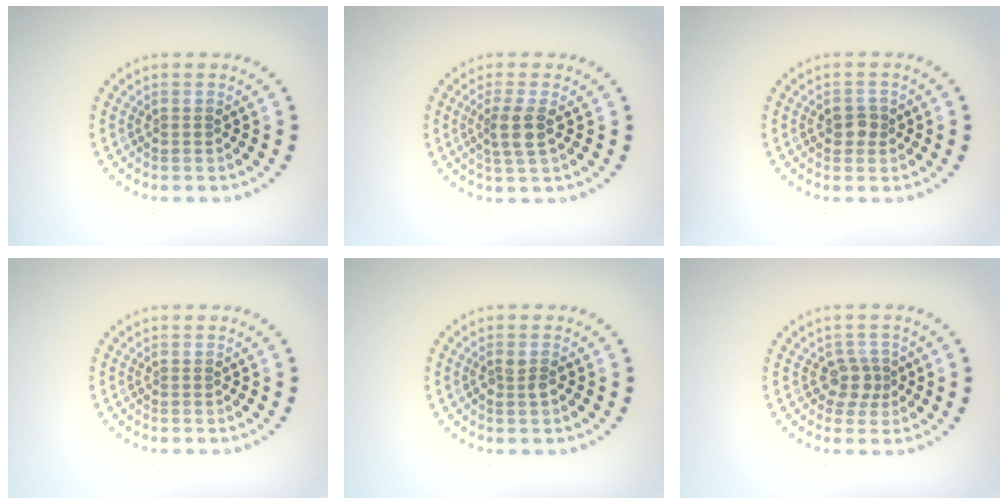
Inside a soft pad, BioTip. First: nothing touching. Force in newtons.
{"total": 2.4, "press": 2.0, "slide": 1.3}
{"total": 1.7, "press": 1.6, "slide": 0.4}
{"total": 0.0}
{"total": 0.9, "press": 0.9, "slide": 0.3}
{"total": 2.1, "press": 1.7, "slide": 1.2}